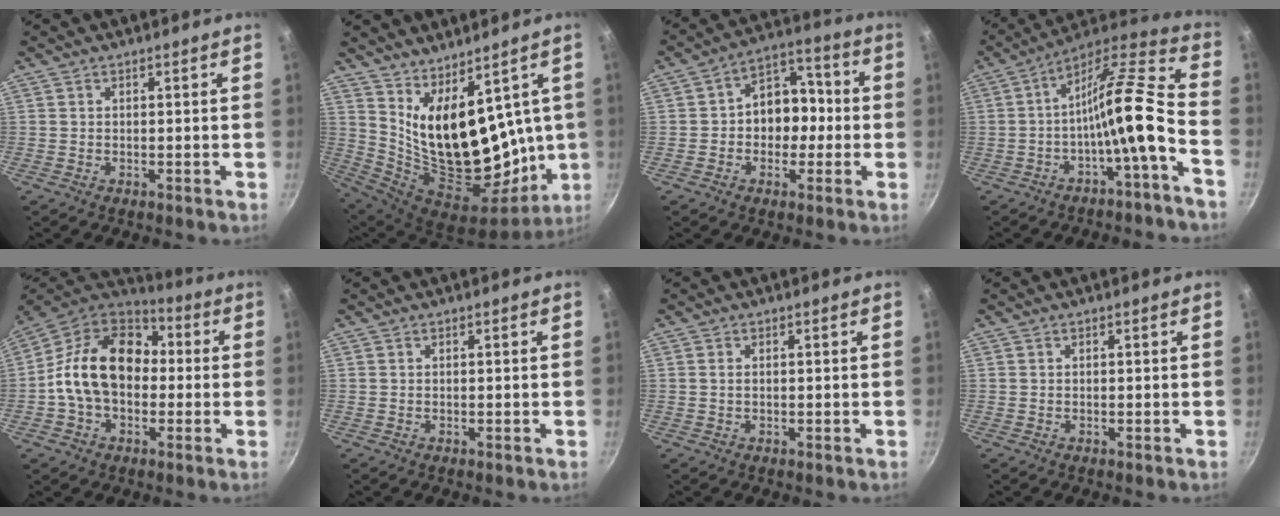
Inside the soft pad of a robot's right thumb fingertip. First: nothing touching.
{"total": 21.6, "force": [7.0, 11.3, 17.0], "torque": [-0.243, -0.096, 0.152]}
{"total": 10.5, "force": [-1.0, 8.2, 6.4], "torque": [-0.028, 0.040, -0.028]}
{"total": 15.1, "force": [-5.4, 2.2, 14.0], "torque": [-0.215, 0.057, -0.089]}
{"total": 18.6, "force": [-0.2, 13.5, 12.8], "torque": [-0.193, 0.045, -0.021]}
{"total": 0.0}
{"total": 0.9, "force": [0.1, 0.5, 0.7], "torque": [-0.014, 0.001, 0.000]}
{"total": 0.0}